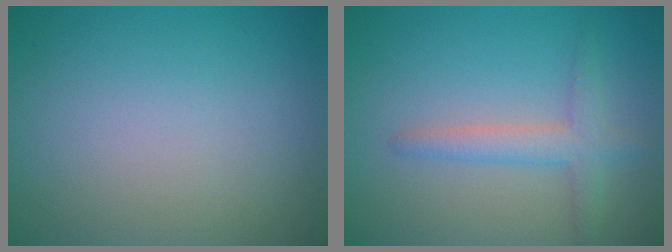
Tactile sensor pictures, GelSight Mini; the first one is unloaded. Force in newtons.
{"total": 2.6, "press": 2.6, "slide": 0.2}